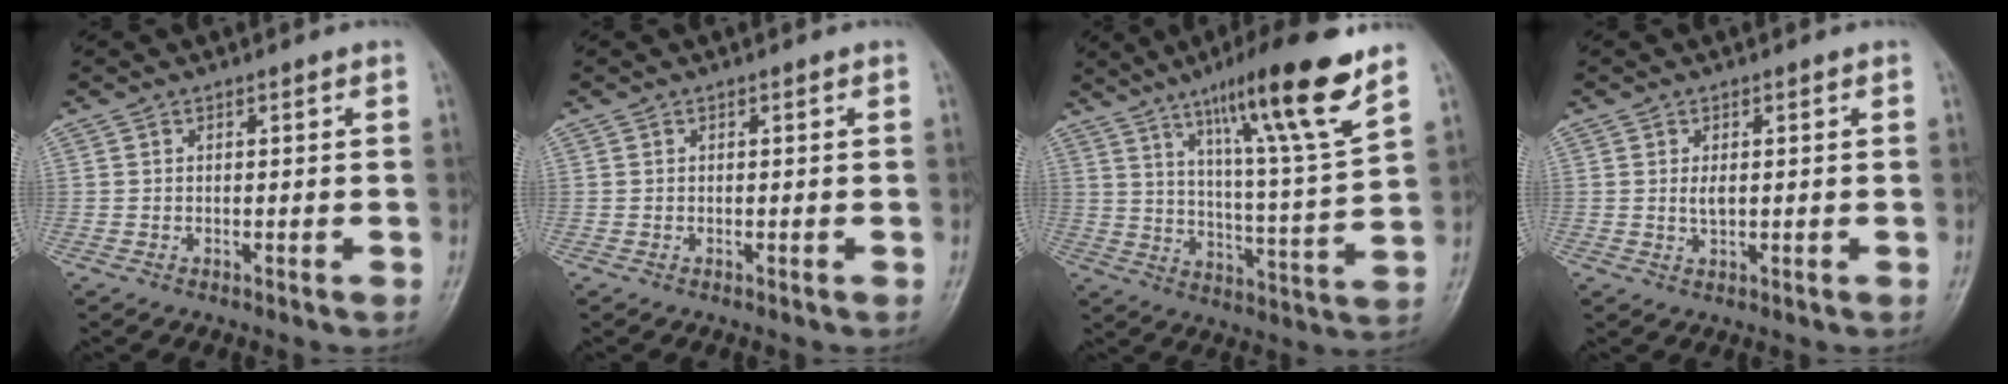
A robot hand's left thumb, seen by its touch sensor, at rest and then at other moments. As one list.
[{"total": 0.0}, {"total": 19.0, "force": [11.7, 1.4, 14.9], "torque": [-0.221, -0.055, 0.184]}, {"total": 2.0, "force": [0.3, 1.0, 1.7], "torque": [-0.031, -0.004, 0.006]}]